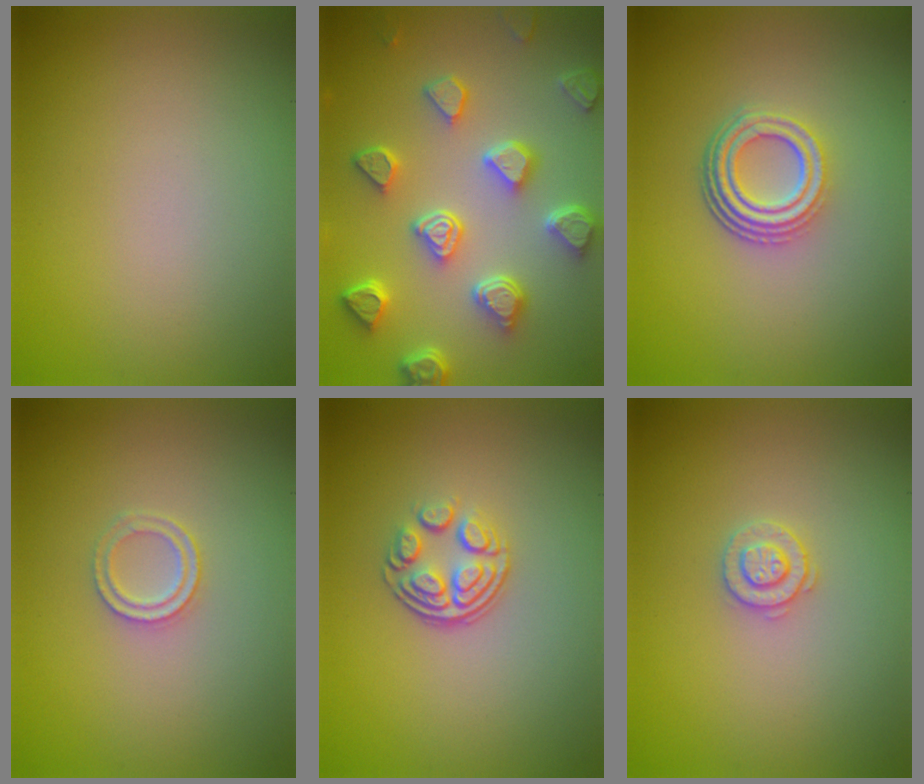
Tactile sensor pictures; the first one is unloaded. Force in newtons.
{"total": 6.7, "press": 5.4, "slide": 4.0}
{"total": 4.5, "press": 3.3, "slide": 3.0}
{"total": 1.7, "press": 1.6, "slide": 0.4}
{"total": 3.6, "press": 2.5, "slide": 2.6}
{"total": 2.0, "press": 1.9, "slide": 0.4}